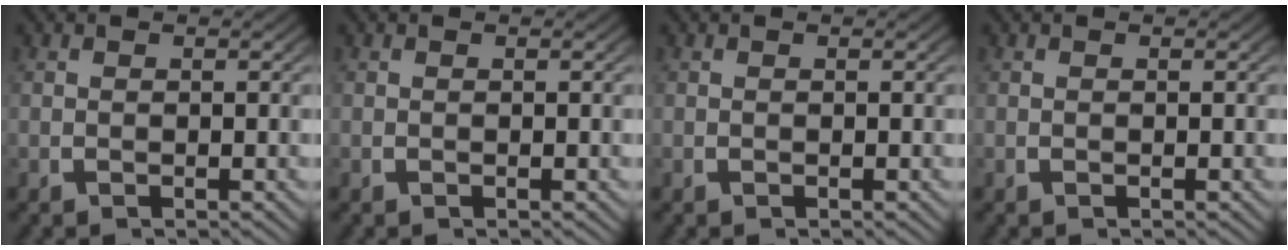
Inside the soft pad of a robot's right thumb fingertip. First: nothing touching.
{"total": 0.0}
{"total": 0.0}
{"total": 0.0}